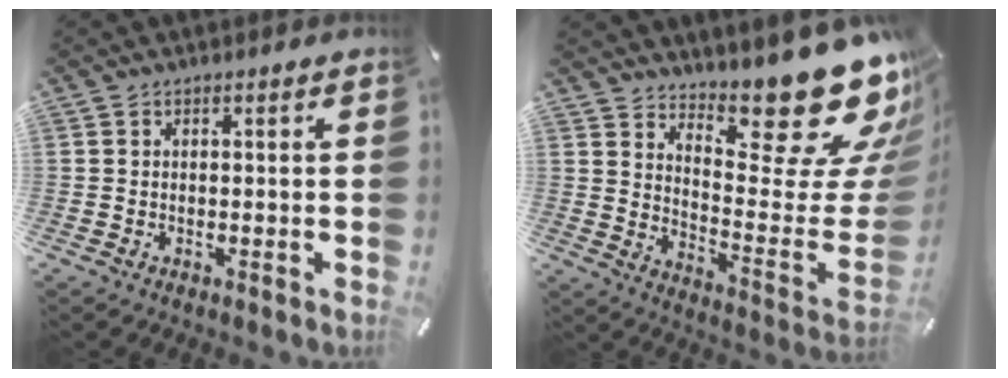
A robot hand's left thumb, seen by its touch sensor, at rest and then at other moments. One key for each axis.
{"total": 21.4, "fx": 16.5, "fy": 6.4, "fz": 12.0, "tx": -0.136, "ty": -0.147, "tz": 0.264}